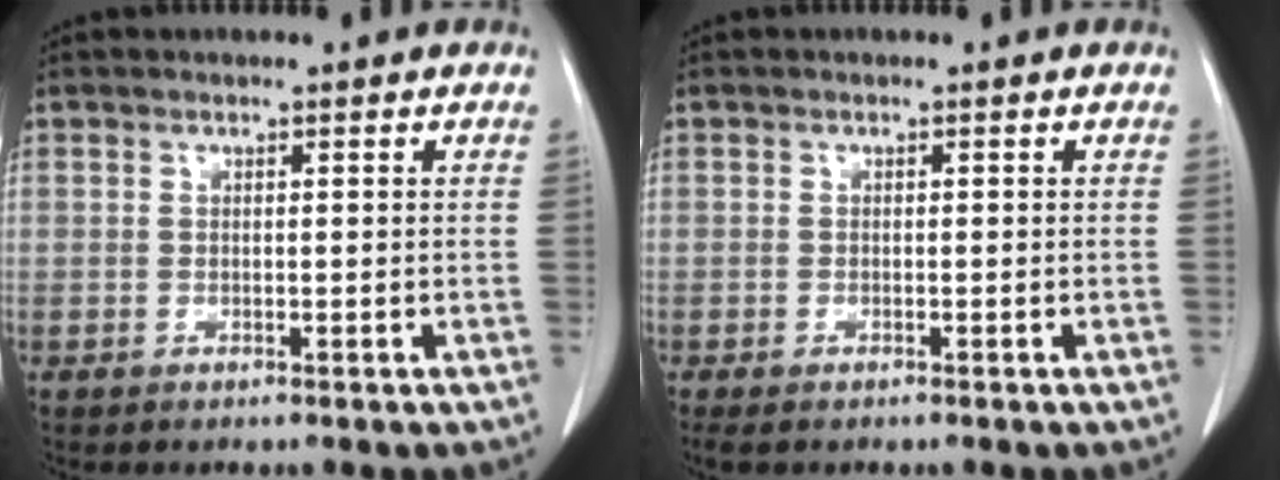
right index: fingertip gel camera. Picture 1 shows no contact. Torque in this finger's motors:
{"motor_torque": [0.01, -0.08, 0.01, -0.03]}